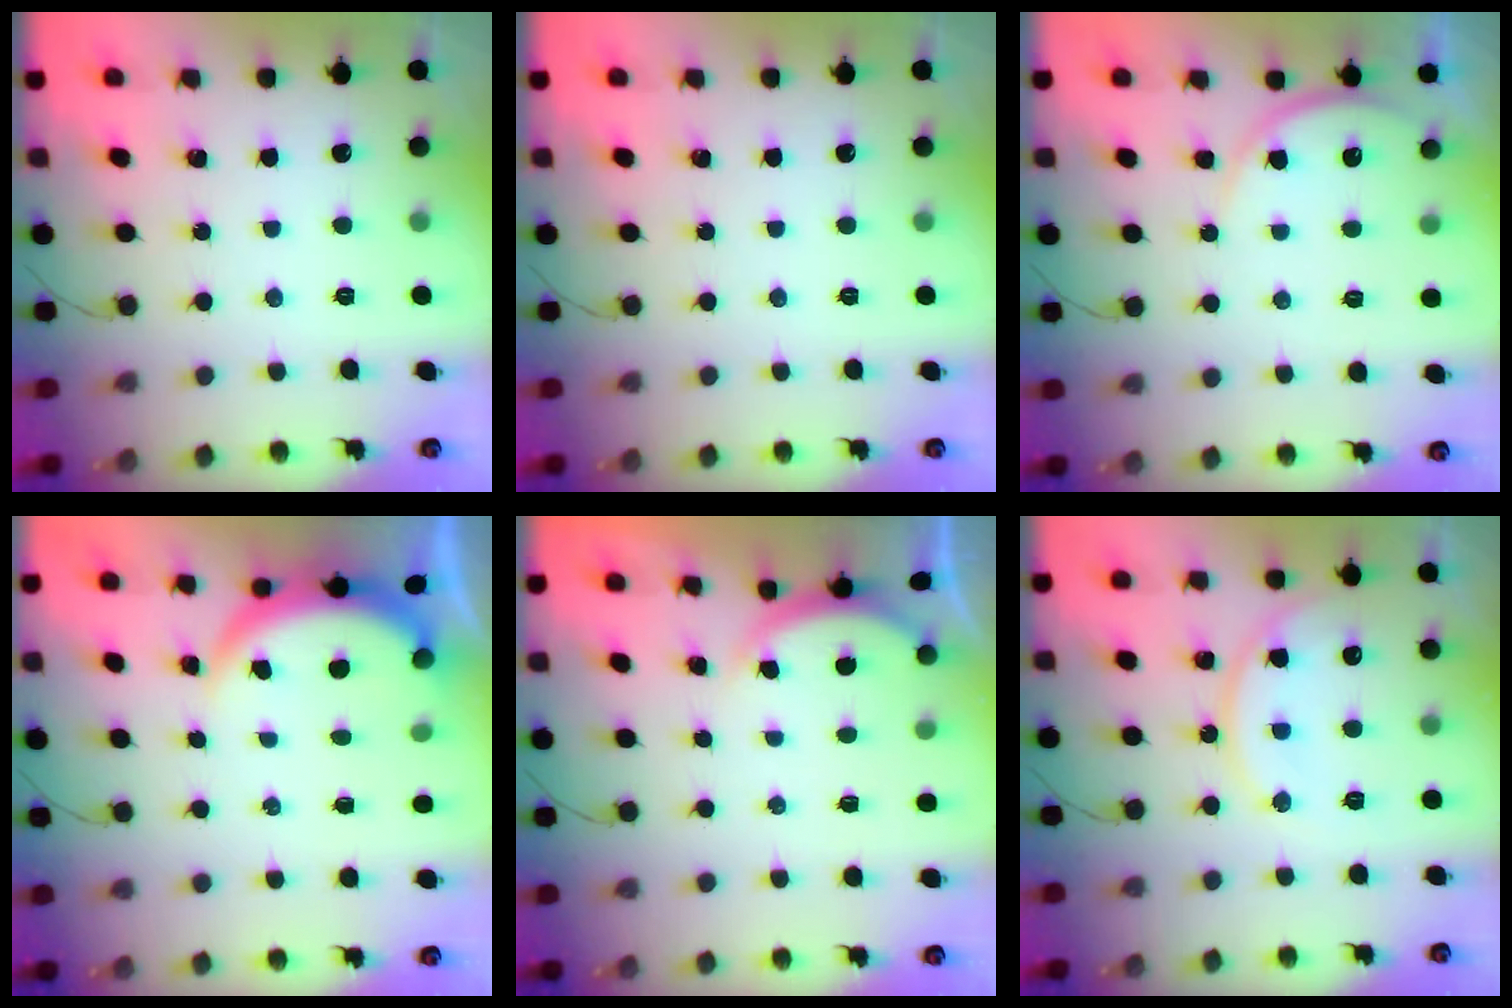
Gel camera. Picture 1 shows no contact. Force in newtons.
{"total": 0.0}
{"total": 6.6, "press": 6.6, "slide": 0.5}
{"total": 3.8, "press": 3.8, "slide": 0.3}
{"total": 1.7, "press": 1.7, "slide": 0.4}
{"total": 12.8, "press": 12.8, "slide": 1.1}